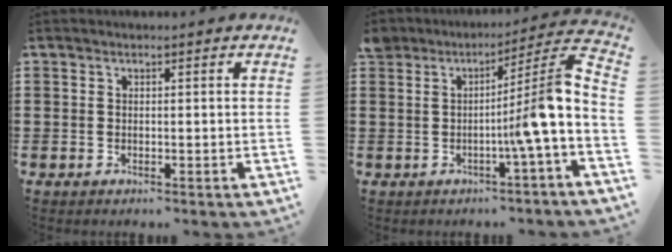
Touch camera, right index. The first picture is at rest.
{"total": 7.2, "force": [-1.1, -0.8, 7.1], "torque": [-0.110, -0.035, -0.030]}